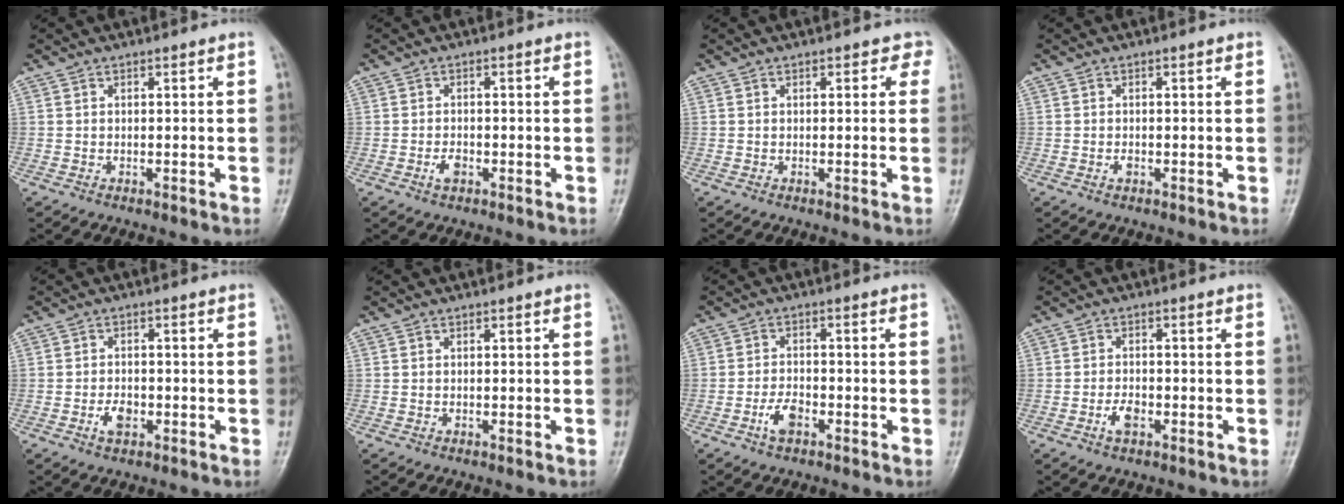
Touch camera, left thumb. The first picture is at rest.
{"total": 2.1, "force": [-1.0, 1.2, 1.5], "torque": [-0.028, 0.004, -0.020]}
{"total": 2.3, "force": [1.1, 1.6, 1.3], "torque": [0.013, 0.002, 0.004]}
{"total": 0.9, "force": [-0.3, 0.5, 0.6], "torque": [-0.011, -0.001, -0.007]}
{"total": 3.3, "force": [-1.3, 2.0, 2.3], "torque": [-0.037, 0.005, -0.024]}
{"total": 0.0}
{"total": 4.1, "force": [-2.1, 2.1, 2.8], "torque": [-0.053, 0.015, -0.041]}
{"total": 3.0, "force": [-1.4, 1.6, 2.2], "torque": [-0.040, 0.007, -0.028]}